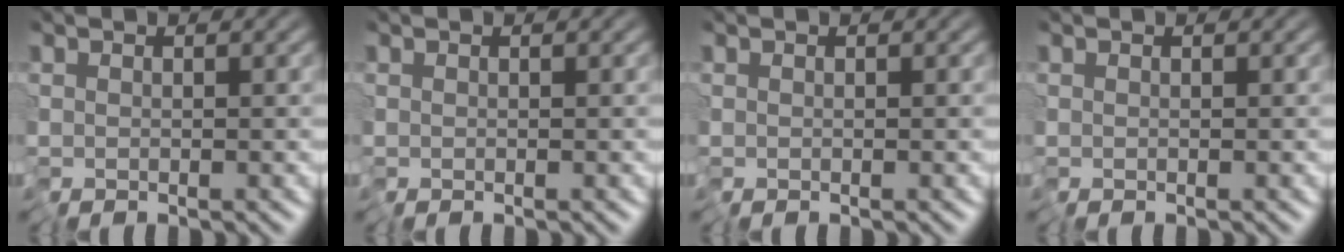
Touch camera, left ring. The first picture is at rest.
{"total": 0.0}
{"total": 0.0}
{"total": 0.0}